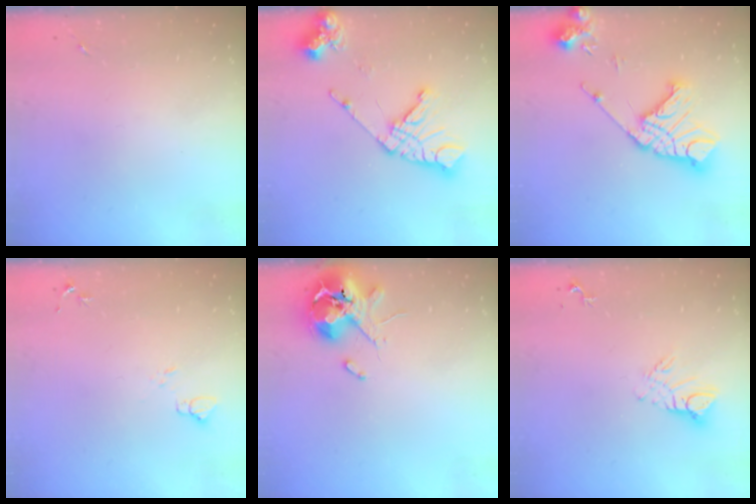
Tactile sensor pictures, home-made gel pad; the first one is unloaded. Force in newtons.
{"total": 16.8, "press": 16.7, "slide": 2.2}
{"total": 18.0, "press": 17.9, "slide": 2.5}
{"total": 4.5, "press": 4.5, "slide": 0.4}
{"total": 10.7, "press": 10.6, "slide": 1.6}
{"total": 7.6, "press": 7.6, "slide": 0.7}